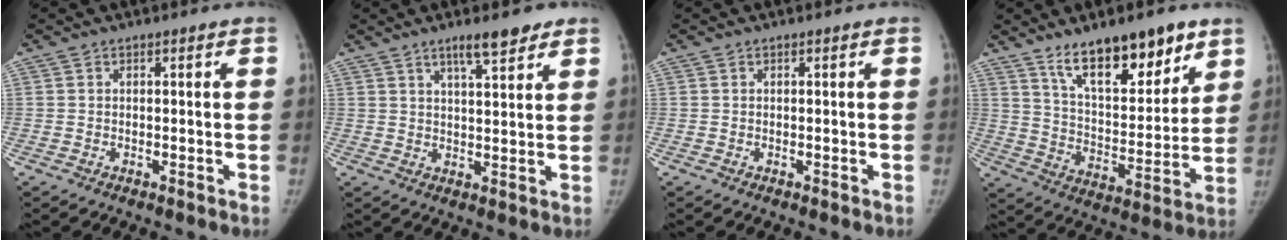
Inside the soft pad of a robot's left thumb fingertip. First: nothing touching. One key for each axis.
{"total": 6.6, "fx": 4.6, "fy": 1.5, "fz": 4.6, "tx": -0.058, "ty": -0.025, "tz": 0.072}
{"total": 0.0}
{"total": 17.5, "fx": 11.6, "fy": 6.7, "fz": 11.3, "tx": -0.129, "ty": -0.073, "tz": 0.201}